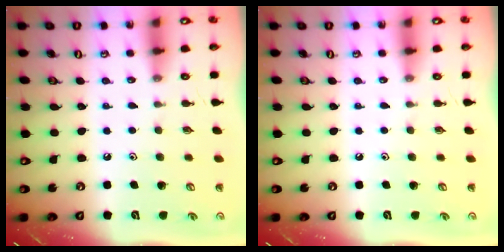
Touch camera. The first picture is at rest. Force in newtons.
{"total": 0.0}